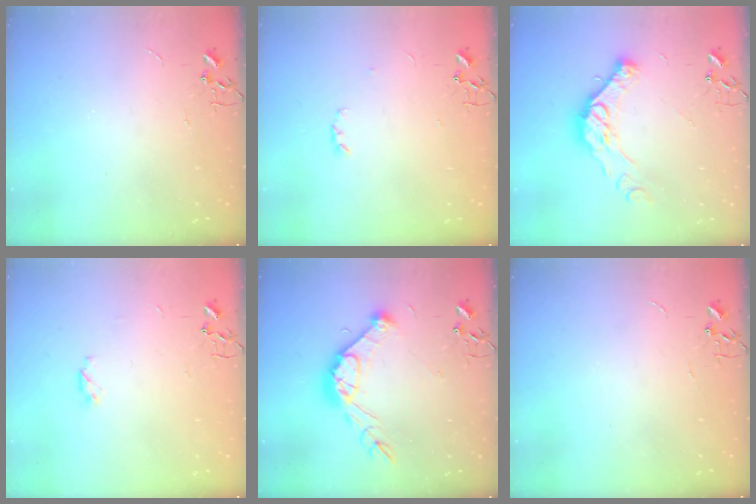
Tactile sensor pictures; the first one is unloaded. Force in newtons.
{"total": 3.2, "press": 3.2, "slide": 0.6}
{"total": 15.5, "press": 15.4, "slide": 1.7}
{"total": 3.3, "press": 3.2, "slide": 0.6}
{"total": 15.2, "press": 15.1, "slide": 1.2}
{"total": 0.0}